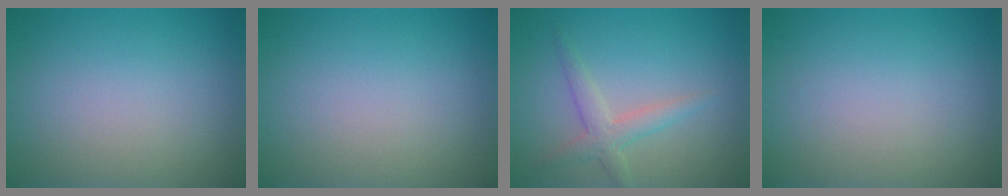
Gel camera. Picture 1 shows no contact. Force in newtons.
{"total": 0.0}
{"total": 2.4, "press": 2.4, "slide": 0.1}
{"total": 0.0}